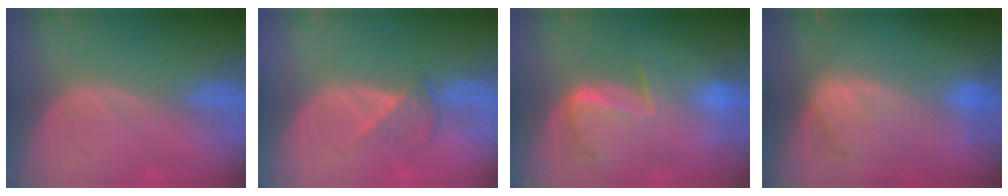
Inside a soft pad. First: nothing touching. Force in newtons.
{"total": 3.1, "press": 2.8, "slide": 1.4}
{"total": 10.1, "press": 8.7, "slide": 5.2}
{"total": 9.5, "press": 8.2, "slide": 4.7}